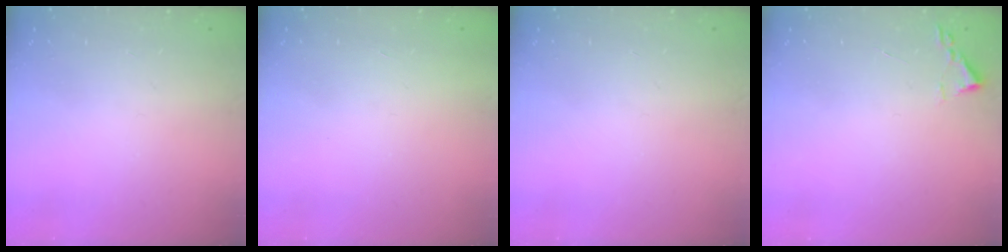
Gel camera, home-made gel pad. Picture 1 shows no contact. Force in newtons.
{"total": 1.6, "press": 1.6, "slide": 0.1}
{"total": 0.0}
{"total": 1.8, "press": 1.7, "slide": 0.2}